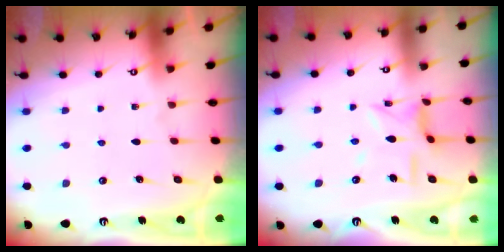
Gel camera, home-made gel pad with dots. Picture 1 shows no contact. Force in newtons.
{"total": 7.6, "press": 7.6, "slide": 0.5}